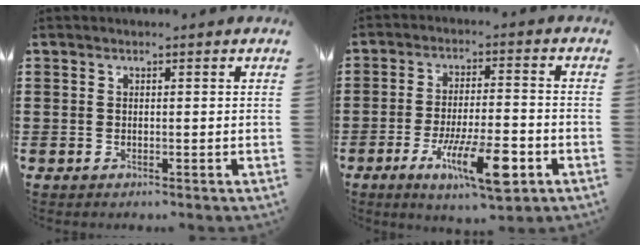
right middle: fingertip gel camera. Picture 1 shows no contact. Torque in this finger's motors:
{"motor_torque": [1.97, -0.17, 0.69, 0.21]}